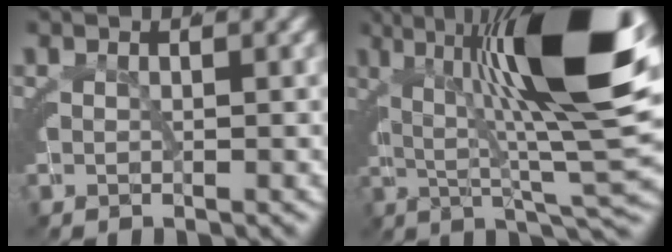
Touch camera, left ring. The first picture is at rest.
{"total": 15.8, "force": [3.4, 2.8, 15.2], "torque": [-0.201, 0.023, 0.052]}